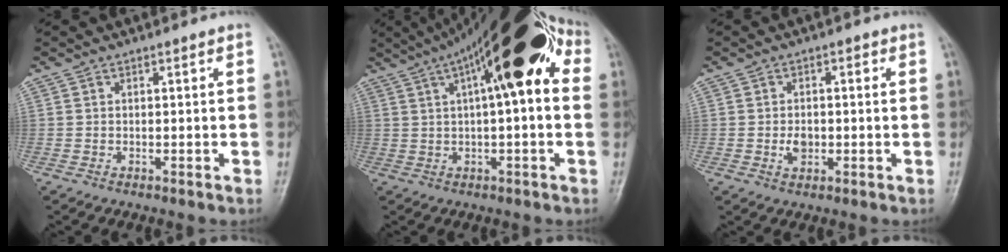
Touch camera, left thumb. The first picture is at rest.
{"total": 21.3, "force": [6.3, 7.3, 19.0], "torque": [-0.276, 0.045, 0.088]}
{"total": 3.5, "force": [-0.5, 2.7, 2.2], "torque": [-0.023, 0.002, -0.011]}